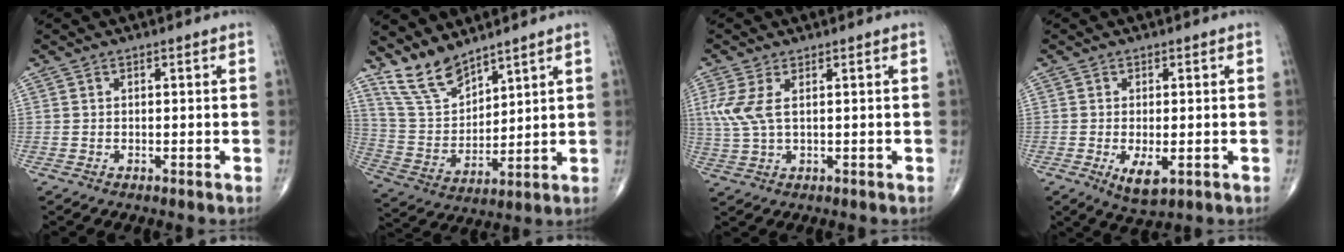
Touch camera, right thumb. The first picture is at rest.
{"total": 9.9, "force": [8.5, 3.5, 3.9], "torque": [-0.067, -0.053, 0.184]}
{"total": 5.5, "force": [1.5, 2.3, 4.8], "torque": [-0.132, 0.001, 0.039]}
{"total": 4.9, "force": [-1.4, 2.0, 4.3], "torque": [-0.076, -0.012, -0.017]}